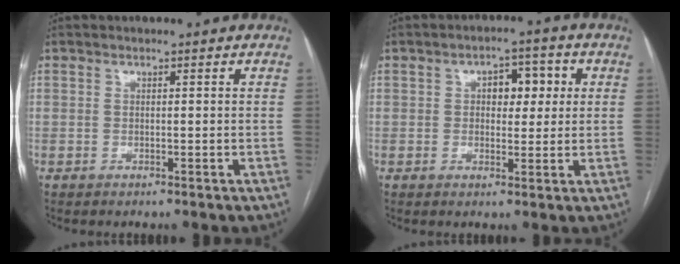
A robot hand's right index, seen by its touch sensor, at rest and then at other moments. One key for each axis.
{"total": 5.5, "fx": 1.2, "fy": 3.1, "fz": 4.4, "tx": -0.057, "ty": 0.020, "tz": 0.019}